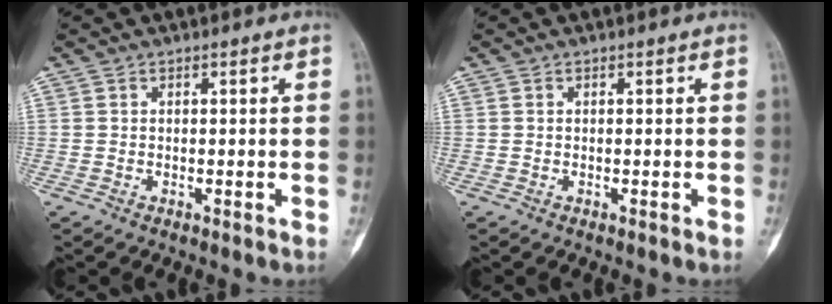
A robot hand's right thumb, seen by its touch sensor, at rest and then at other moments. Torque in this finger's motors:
{"motor_torque": [0.00, 0.00, -0.05, -0.05, 0.00]}